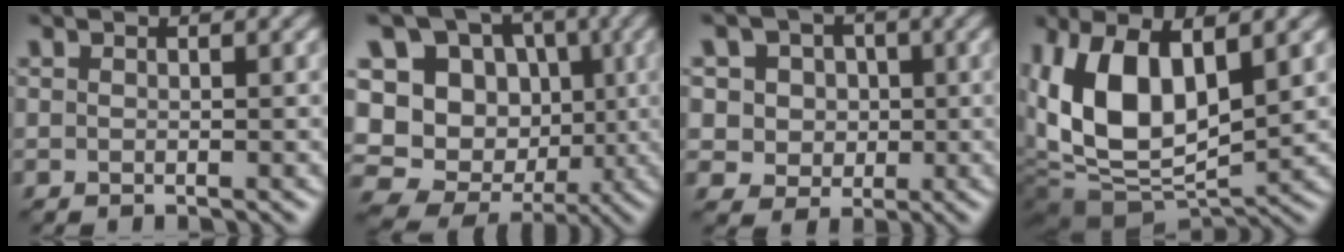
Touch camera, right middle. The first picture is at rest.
{"total": 16.5, "force": [1.2, 14.9, 6.9], "torque": [-0.186, 0.021, 0.017]}
{"total": 7.0, "force": [2.4, 6.0, 2.7], "torque": [-0.045, 0.021, 0.024]}
{"total": 11.0, "force": [2.0, 5.9, 9.1], "torque": [-0.197, -0.010, 0.038]}